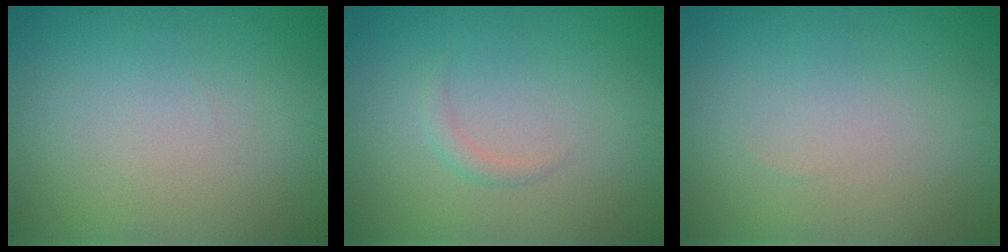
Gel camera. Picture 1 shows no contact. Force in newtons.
{"total": 0.9, "press": 0.9, "slide": 0.1}
{"total": 0.0}